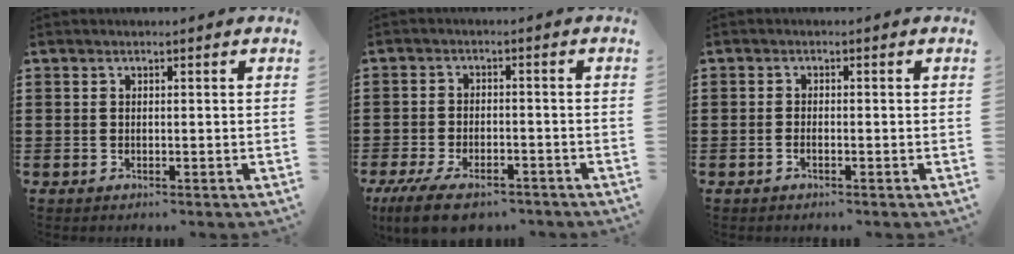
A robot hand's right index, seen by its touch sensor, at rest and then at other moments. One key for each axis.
{"total": 5.8, "fx": -4.5, "fy": 1.8, "fz": 3.2, "tx": -0.071, "ty": -0.002, "tz": -0.086}
{"total": 0.8, "fx": -0.5, "fy": 0.2, "fz": 0.6, "tx": -0.013, "ty": -0.004, "tz": -0.008}